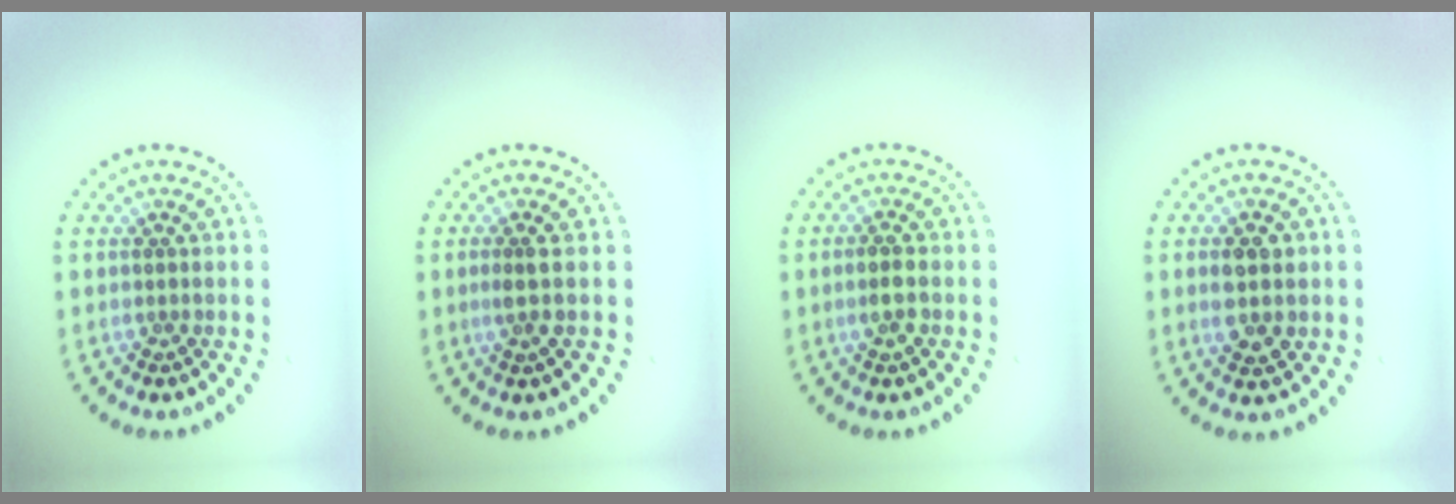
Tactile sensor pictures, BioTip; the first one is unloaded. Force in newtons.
{"total": 1.4, "press": 1.1, "slide": 0.8}
{"total": 1.6, "press": 1.6, "slide": 0.4}
{"total": 3.4, "press": 3.4, "slide": 0.2}